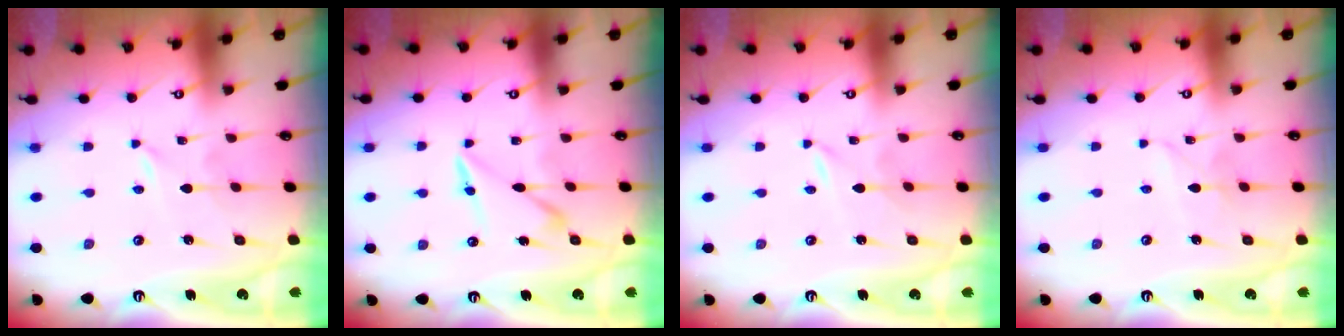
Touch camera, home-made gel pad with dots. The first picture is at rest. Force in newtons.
{"total": 7.7, "press": 7.7, "slide": 0.5}
{"total": 0.0}
{"total": 2.5, "press": 2.5, "slide": 0.2}